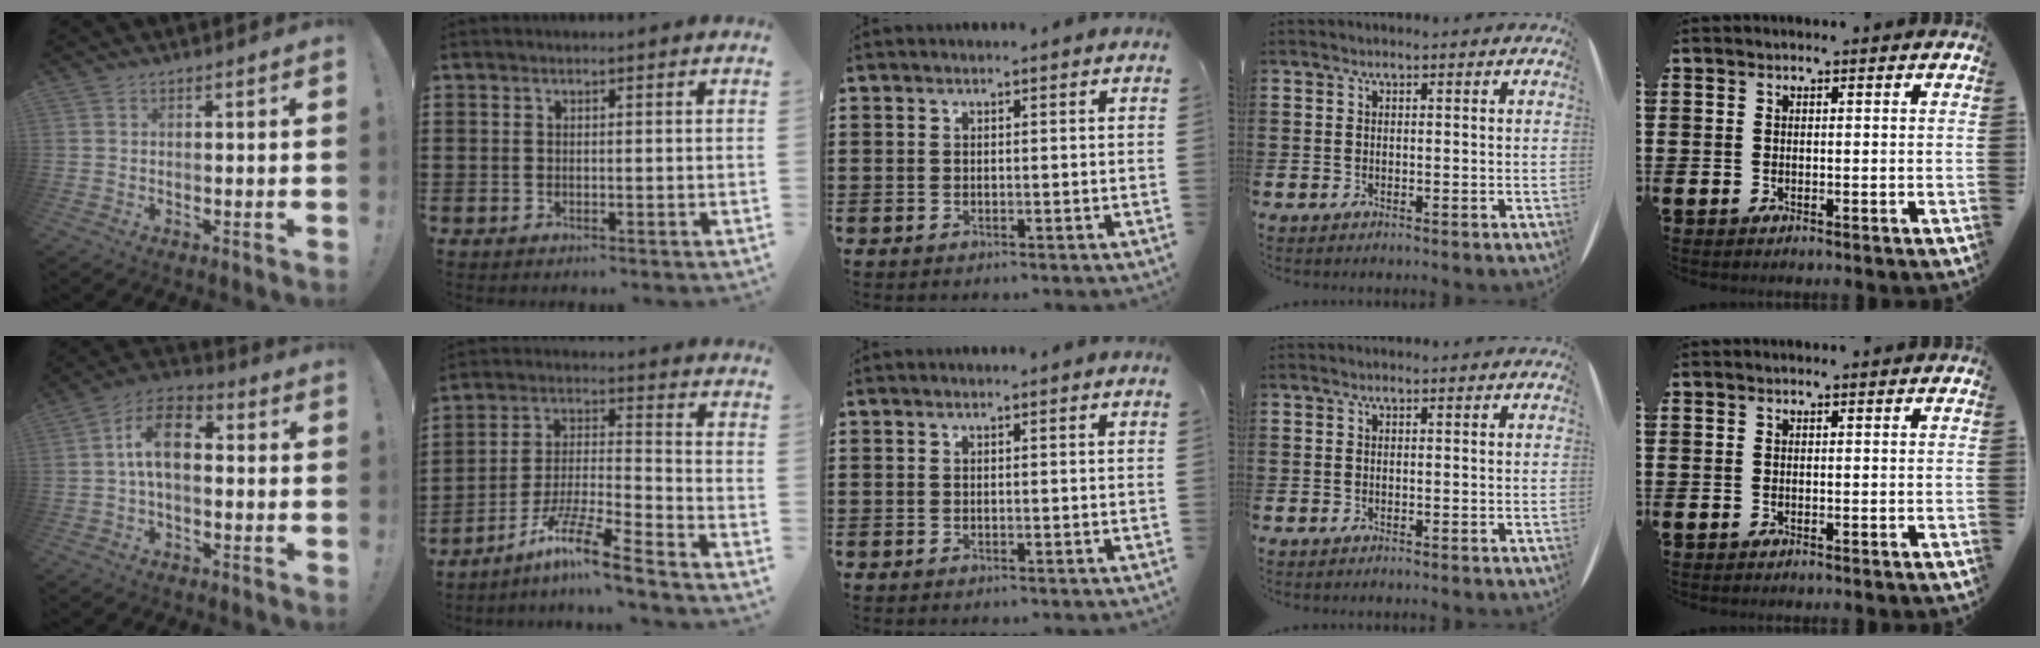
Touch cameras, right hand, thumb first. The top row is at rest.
{"thumb": {"total": 11.2, "force": [1.1, 6.5, 9.0], "torque": [-0.161, 0.012, 0.023]}, "index": {"total": 10.2, "force": [-8.2, 0.1, 6.1], "torque": [-0.127, 0.001, -0.165]}}